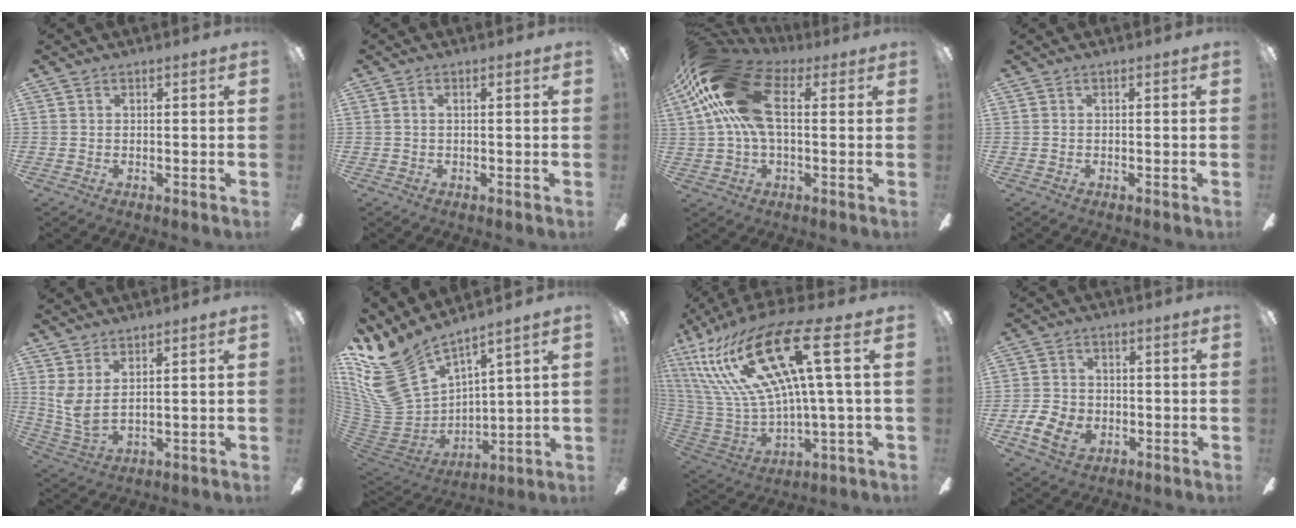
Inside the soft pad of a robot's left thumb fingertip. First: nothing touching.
{"total": 1.0, "force": [0.1, 0.4, 0.9], "torque": [-0.018, 0.003, 0.002]}
{"total": 21.9, "force": [5.8, 12.3, 17.2], "torque": [-0.365, 0.011, 0.097]}
{"total": 0.0}
{"total": 5.1, "force": [2.9, 1.8, 3.8], "torque": [-0.102, -0.034, 0.051]}
{"total": 16.7, "force": [11.3, 8.3, 9.1], "torque": [-0.231, -0.091, 0.205]}
{"total": 27.9, "force": [10.8, 8.3, 24.4], "torque": [-0.521, -0.053, 0.170]}
{"total": 8.4, "force": [-2.7, 6.4, 4.7], "torque": [-0.100, 0.013, -0.049]}